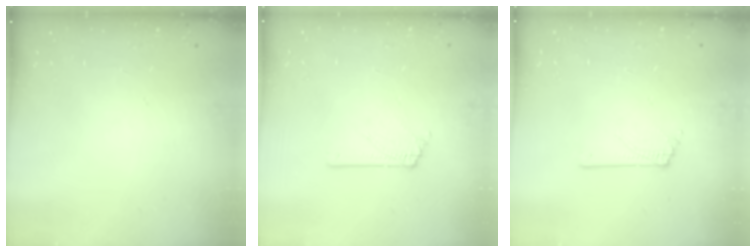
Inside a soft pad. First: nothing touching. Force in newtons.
{"total": 1.5, "press": 1.5, "slide": 0.1}
{"total": 0.6, "press": 0.6, "slide": 0.1}